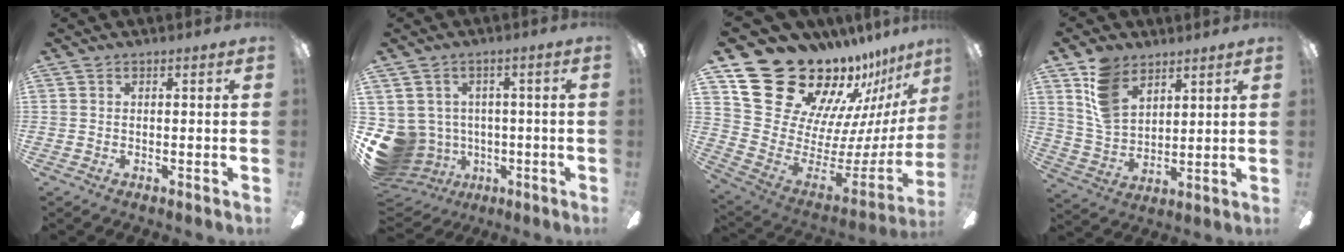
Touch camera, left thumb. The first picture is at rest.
{"total": 9.6, "force": [-2.0, 9.0, 2.7], "torque": [-0.107, 0.003, -0.031]}
{"total": 26.7, "force": [21.5, 12.5, 9.6], "torque": [-0.147, -0.162, 0.420]}
{"total": 11.3, "force": [7.3, 6.9, 5.1], "torque": [-0.108, -0.019, 0.145]}